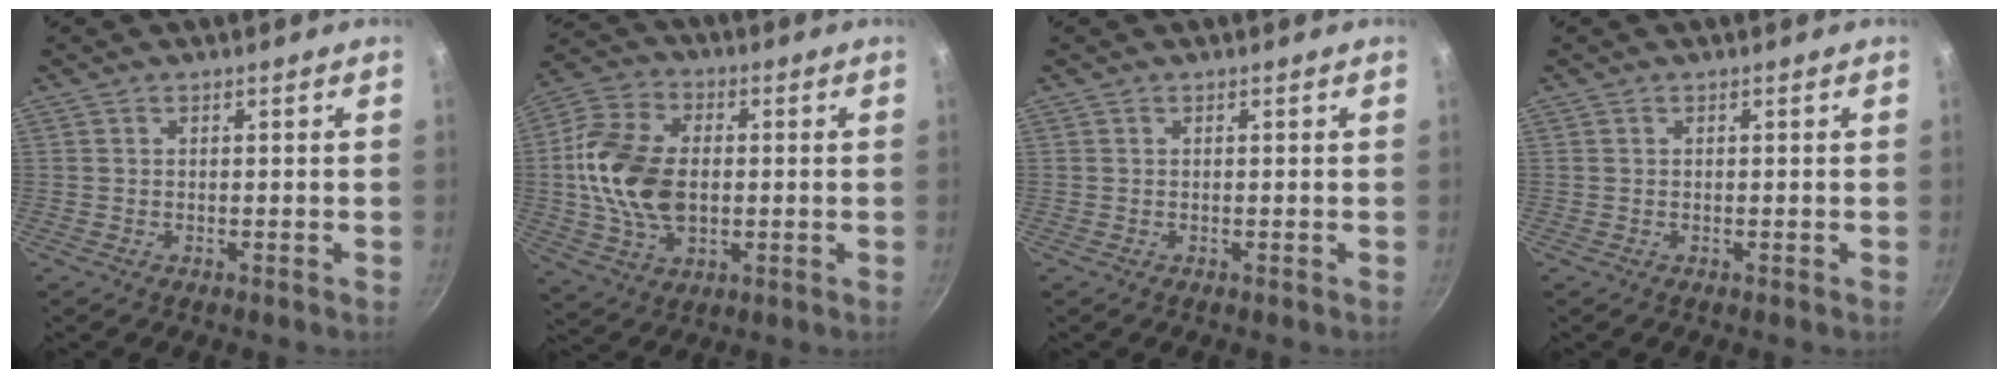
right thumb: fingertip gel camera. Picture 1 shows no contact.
{"total": 16.5, "force": [0.0, 11.0, 12.3], "torque": [-0.218, 0.013, -0.006]}
{"total": 0.0}
{"total": 0.0}